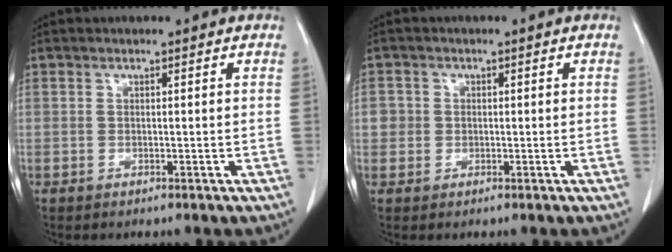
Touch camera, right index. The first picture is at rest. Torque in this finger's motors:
{"motor_torque": [0.00, -0.02, 0.01, 0.01]}